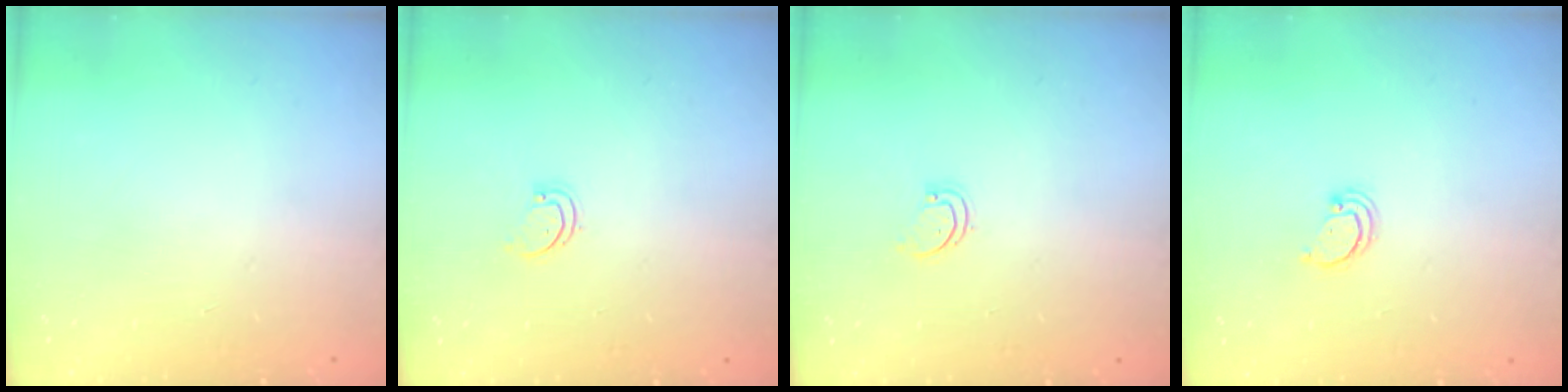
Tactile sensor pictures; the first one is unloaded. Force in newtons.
{"total": 1.7, "press": 1.7, "slide": 0.3}
{"total": 1.7, "press": 1.7, "slide": 0.3}
{"total": 2.2, "press": 2.2, "slide": 0.2}